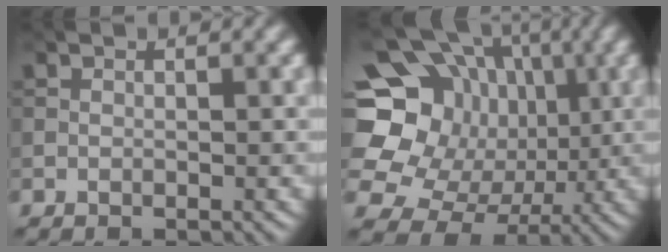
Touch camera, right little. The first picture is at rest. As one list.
[{"total": 18.4, "force": [1.5, 16.6, 7.9], "torque": [-0.192, 0.035, 0.015]}]